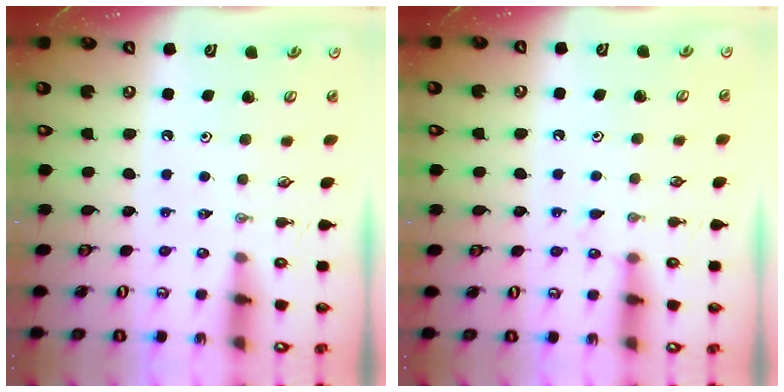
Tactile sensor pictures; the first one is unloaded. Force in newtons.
{"total": 4.2, "press": 4.1, "slide": 0.6}